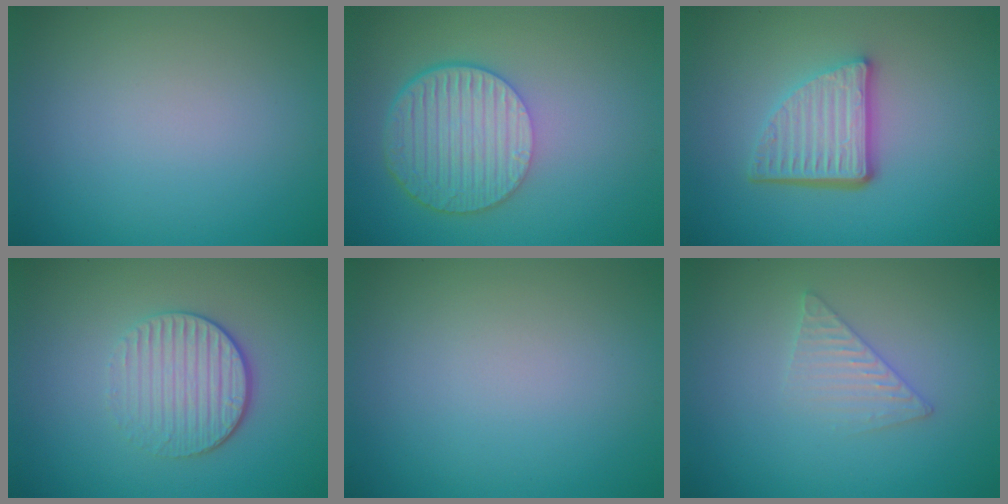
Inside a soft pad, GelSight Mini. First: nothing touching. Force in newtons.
{"total": 6.9, "press": 4.9, "slide": 4.9}
{"total": 5.0, "press": 3.6, "slide": 3.6}
{"total": 3.8, "press": 2.9, "slide": 2.5}
{"total": 0.0}
{"total": 2.0, "press": 2.0, "slide": 0.2}